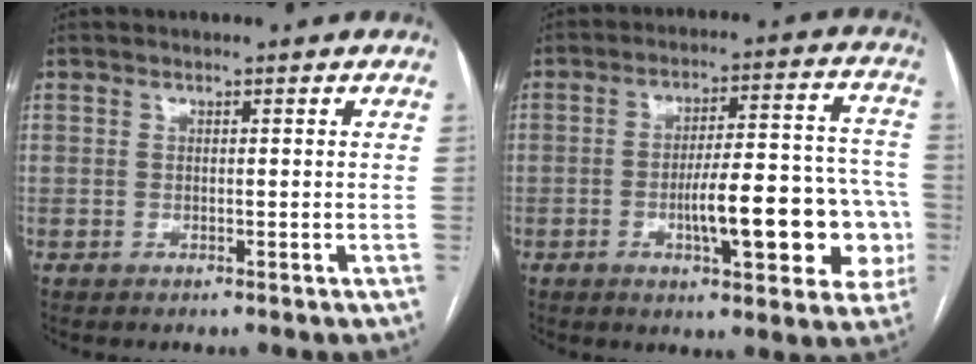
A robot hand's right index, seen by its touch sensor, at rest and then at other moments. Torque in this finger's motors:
{"motor_torque": [1.12, 0.63, 0.36, 0.14]}